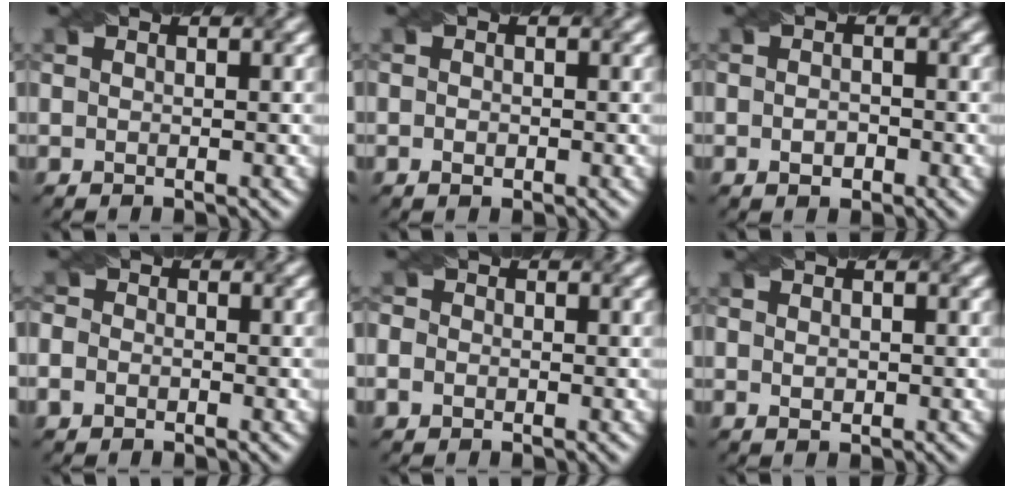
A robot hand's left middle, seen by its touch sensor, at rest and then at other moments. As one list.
[{"total": 0.7, "force": [-0.2, 0.4, 0.5], "torque": [-0.009, 0.000, -0.004]}, {"total": 1.3, "force": [-0.6, 0.8, 0.9], "torque": [-0.019, 0.002, -0.011]}, {"total": 1.8, "force": [-0.6, 1.5, 0.8], "torque": [-0.005, 0.003, -0.016]}, {"total": 1.7, "force": [-0.3, 1.5, 0.6], "torque": [-0.004, 0.003, -0.010]}, {"total": 0.7, "force": [0.0, 0.4, 0.6], "torque": [-0.010, 0.001, 0.002]}]